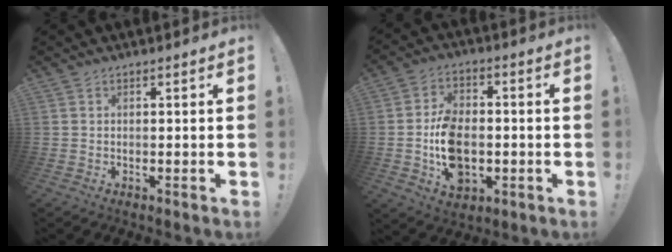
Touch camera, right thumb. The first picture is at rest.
{"total": 13.0, "force": [-3.0, 9.3, 8.5], "torque": [-0.129, 0.014, -0.049]}